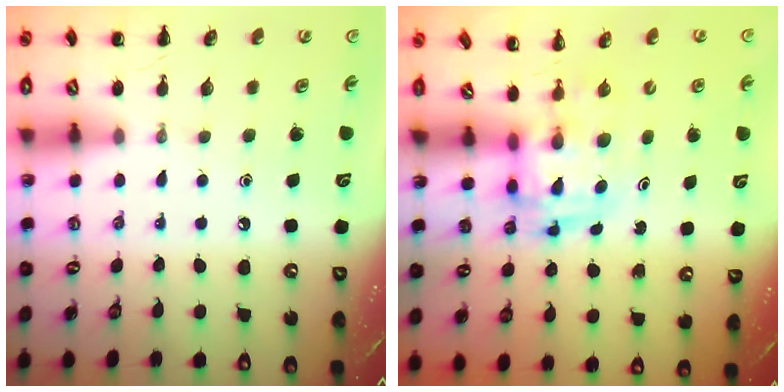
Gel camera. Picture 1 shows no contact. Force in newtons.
{"total": 2.9, "press": 2.9, "slide": 0.5}